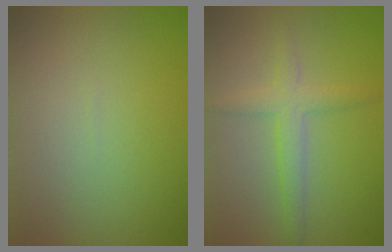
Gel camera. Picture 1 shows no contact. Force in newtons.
{"total": 2.7, "press": 2.7, "slide": 0.2}